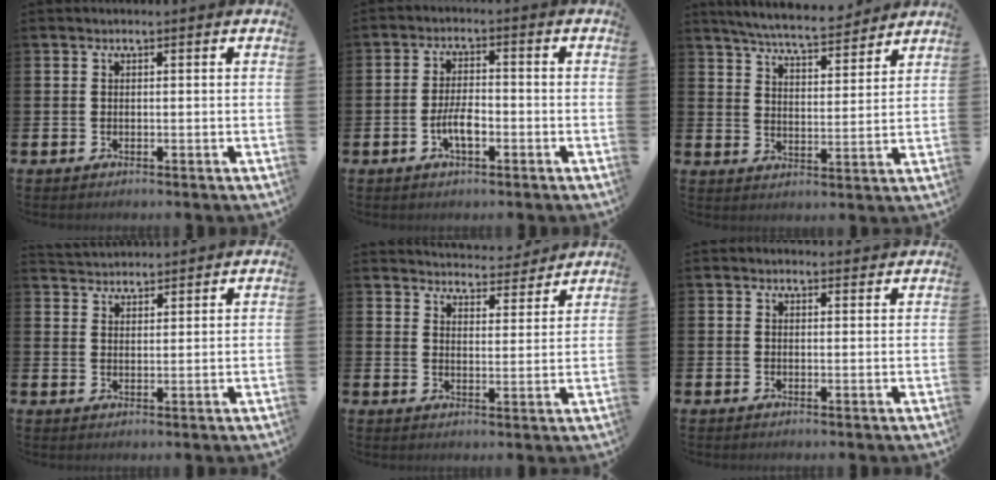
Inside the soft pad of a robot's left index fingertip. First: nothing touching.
{"total": 4.1, "force": [-1.4, 1.7, 3.4], "torque": [-0.064, 0.003, -0.028]}
{"total": 6.8, "force": [6.6, 0.5, 1.7], "torque": [-0.050, -0.037, 0.115]}
{"total": 3.2, "force": [3.1, 0.6, -0.2], "torque": [-0.004, -0.013, 0.058]}
{"total": 4.8, "force": [4.8, 0.6, 0.0], "torque": [-0.006, -0.039, 0.082]}
{"total": 1.1, "force": [1.0, 0.3, 0.2], "torque": [0.005, -0.001, 0.017]}